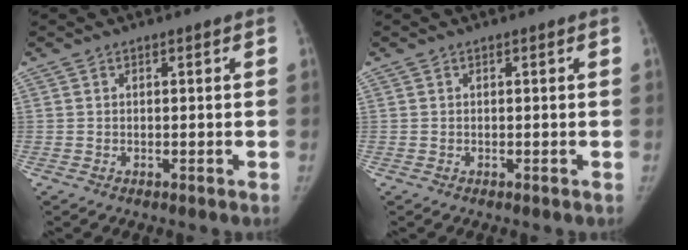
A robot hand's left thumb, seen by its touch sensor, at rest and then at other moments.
{"total": 0.0}